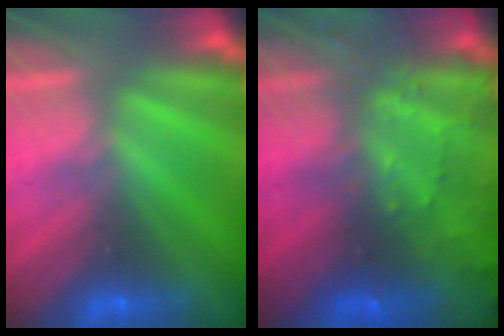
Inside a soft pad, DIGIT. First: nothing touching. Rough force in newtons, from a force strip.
{"total": 8.3}